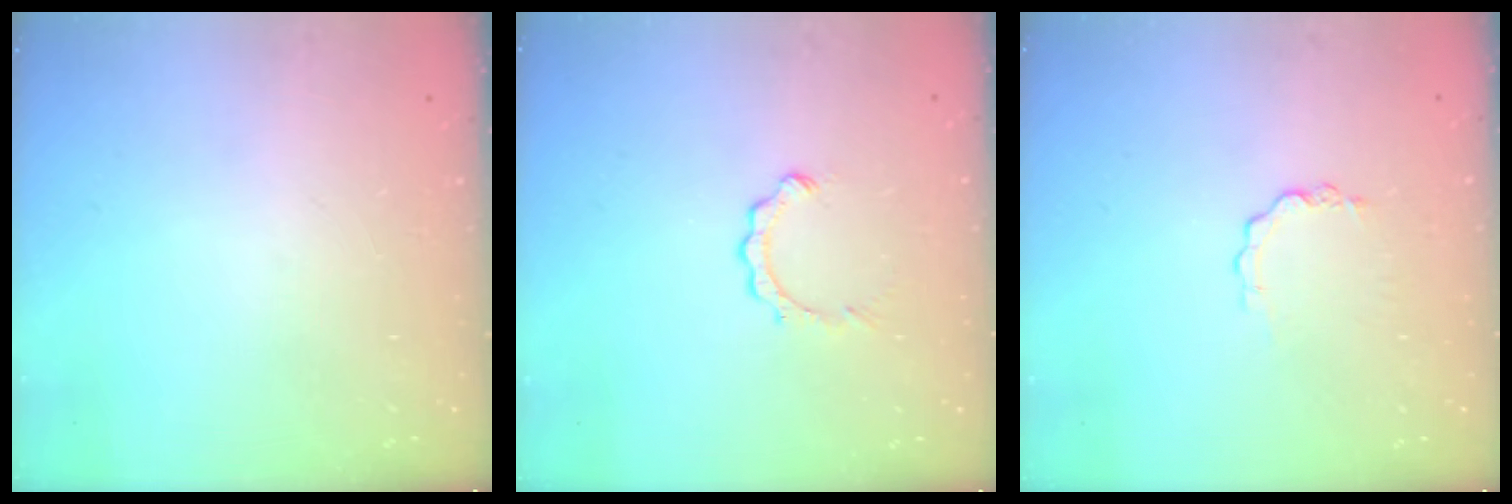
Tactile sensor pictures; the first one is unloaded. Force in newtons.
{"total": 2.9, "press": 2.9, "slide": 0.4}
{"total": 2.9, "press": 2.9, "slide": 0.2}